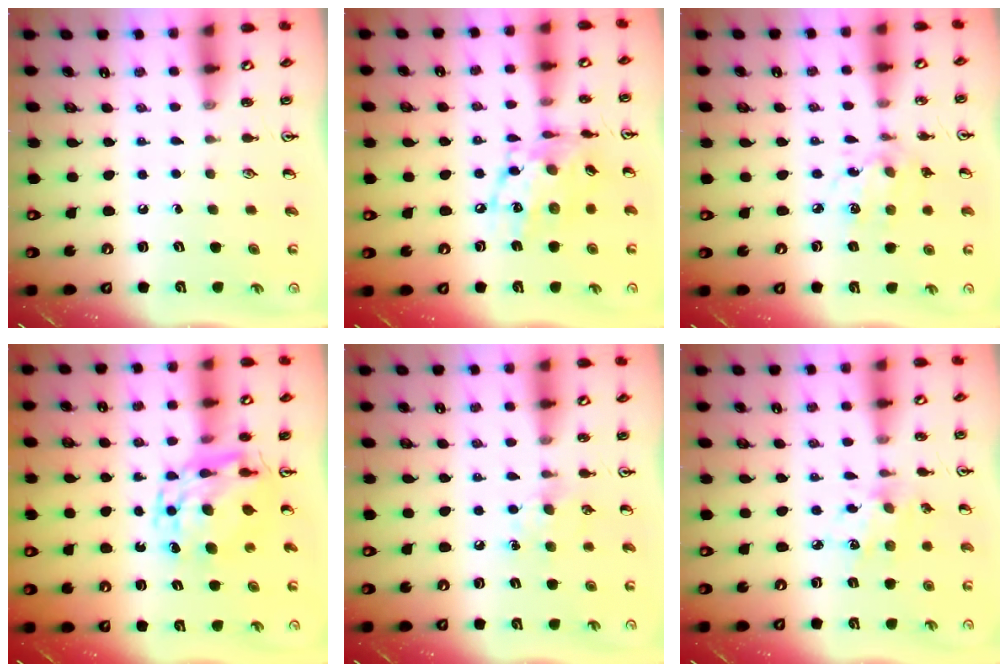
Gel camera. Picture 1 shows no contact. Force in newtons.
{"total": 14.4, "press": 14.3, "slide": 0.8}
{"total": 6.9, "press": 6.8, "slide": 0.6}
{"total": 11.2, "press": 11.1, "slide": 0.9}
{"total": 6.8, "press": 6.8, "slide": 0.8}
{"total": 7.2, "press": 7.2, "slide": 0.4}